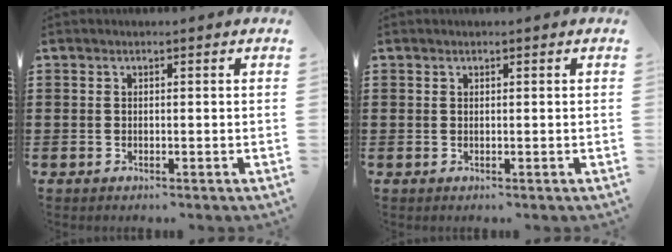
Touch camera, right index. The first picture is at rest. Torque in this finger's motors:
{"motor_torque": [0.88, 0.83, -0.02, 0.01]}